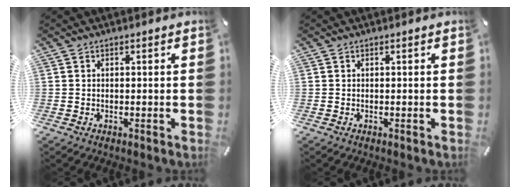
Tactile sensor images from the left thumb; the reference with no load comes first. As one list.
[{"total": 0.0}]